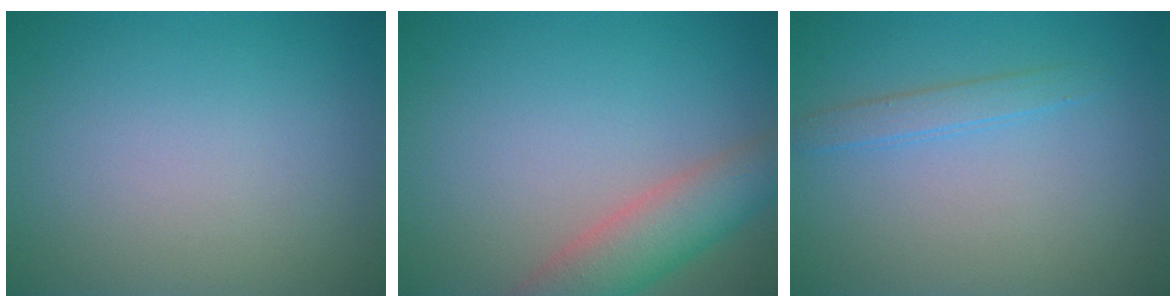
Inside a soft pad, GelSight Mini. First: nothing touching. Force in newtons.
{"total": 5.1, "press": 5.0, "slide": 0.4}
{"total": 1.6, "press": 1.6, "slide": 0.1}